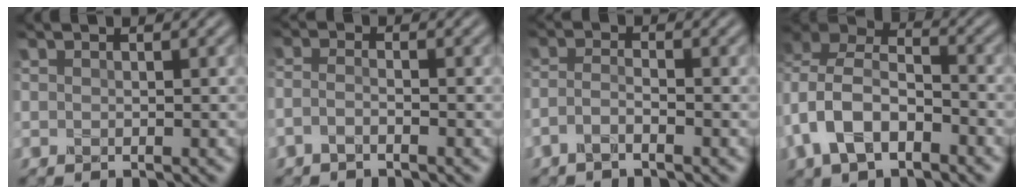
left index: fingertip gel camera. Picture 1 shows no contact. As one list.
[{"total": 1.4, "force": [-1.0, 0.3, 0.9], "torque": [-0.022, 0.002, -0.028]}, {"total": 1.7, "force": [-1.2, 0.3, 1.2], "torque": [-0.026, 0.005, -0.032]}, {"total": 8.1, "force": [-2.4, 5.5, 5.4], "torque": [-0.112, 0.006, -0.053]}]